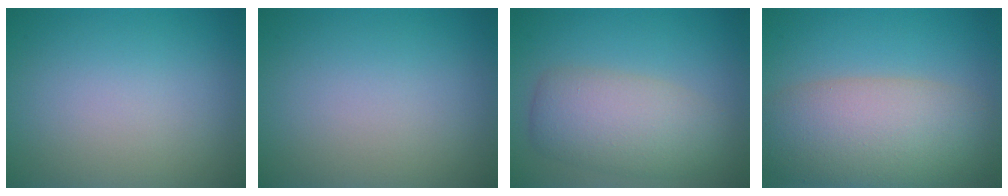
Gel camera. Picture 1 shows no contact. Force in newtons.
{"total": 0.0}
{"total": 5.7, "press": 5.7, "slide": 0.2}
{"total": 8.9, "press": 8.9, "slide": 0.5}